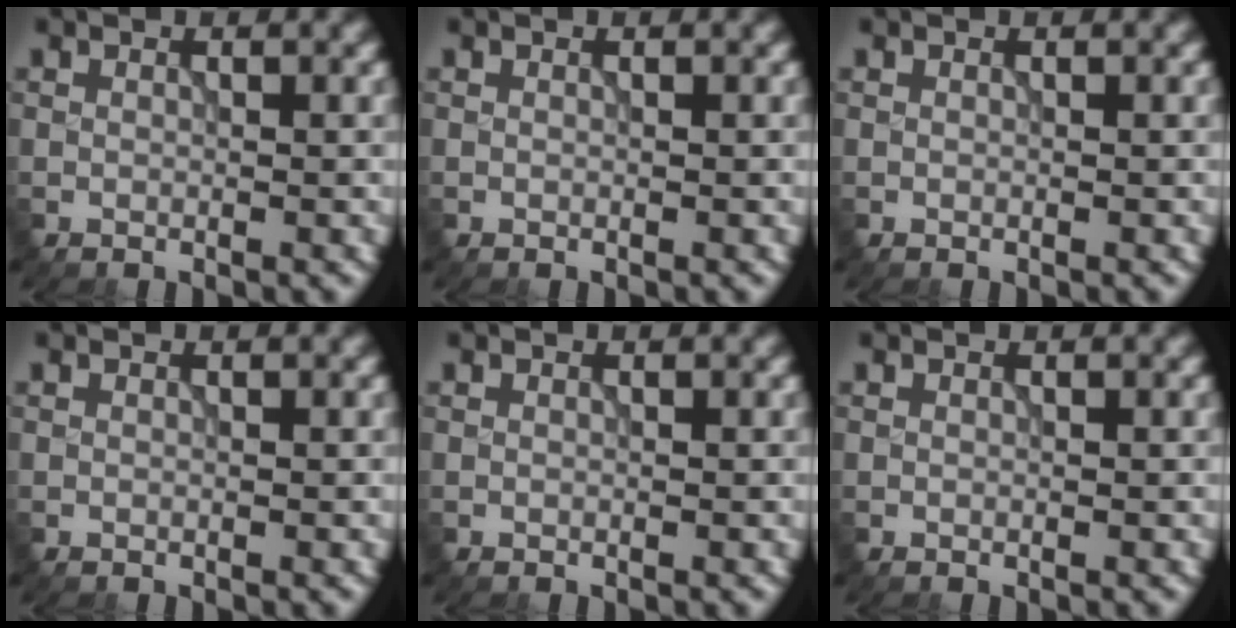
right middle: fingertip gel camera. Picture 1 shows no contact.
{"total": 0.0}
{"total": 0.0}
{"total": 0.0}
{"total": 0.0}
{"total": 0.0}